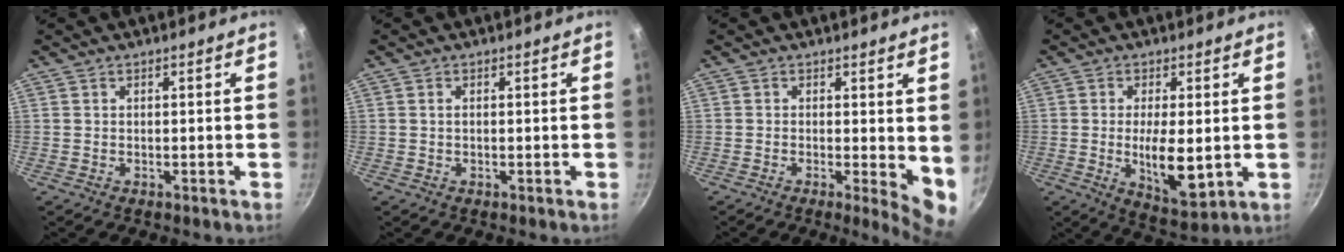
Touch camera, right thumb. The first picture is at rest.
{"total": 0.7, "force": [0.1, 0.4, 0.6], "torque": [-0.010, 0.002, 0.001]}
{"total": 6.3, "force": [0.1, 2.1, 5.9], "torque": [-0.072, -0.015, 0.001]}
{"total": 10.1, "force": [-0.7, 3.8, 9.3], "torque": [-0.157, -0.016, 0.001]}